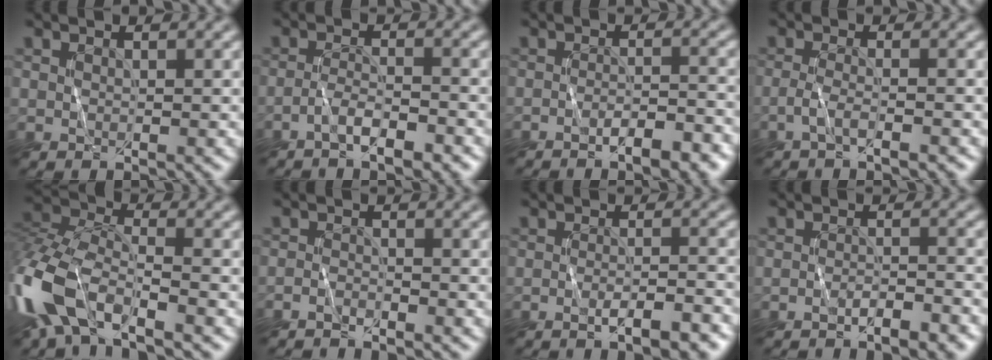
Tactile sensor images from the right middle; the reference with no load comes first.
{"total": 3.3, "force": [-2.5, 0.6, 2.1], "torque": [-0.036, 0.005, -0.045]}
{"total": 3.6, "force": [-2.5, 0.8, 2.5], "torque": [-0.033, 0.003, -0.036]}
{"total": 2.1, "force": [-1.4, 0.5, 1.5], "torque": [-0.018, 0.003, -0.031]}
{"total": 9.3, "force": [-5.1, 4.4, 6.4], "torque": [-0.150, -0.003, -0.112]}
{"total": 1.4, "force": [-1.4, -0.1, -0.2], "torque": [0.003, -0.001, -0.029]}
{"total": 3.3, "force": [-2.0, 0.7, 2.5], "torque": [-0.030, 0.001, -0.031]}
{"total": 2.6, "force": [-2.1, 0.5, 1.5], "torque": [-0.018, 0.005, -0.034]}